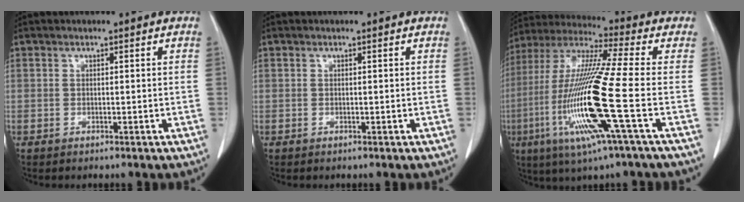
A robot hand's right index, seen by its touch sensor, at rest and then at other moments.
{"total": 0.0}
{"total": 18.9, "force": [-4.9, -0.6, 18.3], "torque": [-0.391, -0.020, -0.105]}